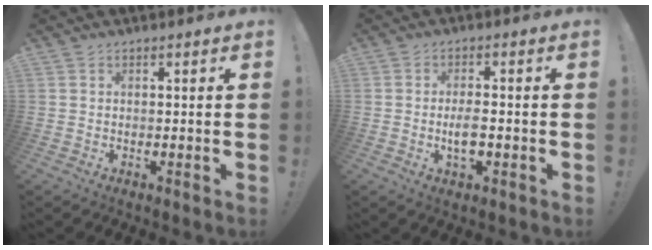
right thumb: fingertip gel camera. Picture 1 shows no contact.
{"total": 5.4, "force": [-1.3, 2.2, 4.7], "torque": [-0.086, 0.001, -0.025]}